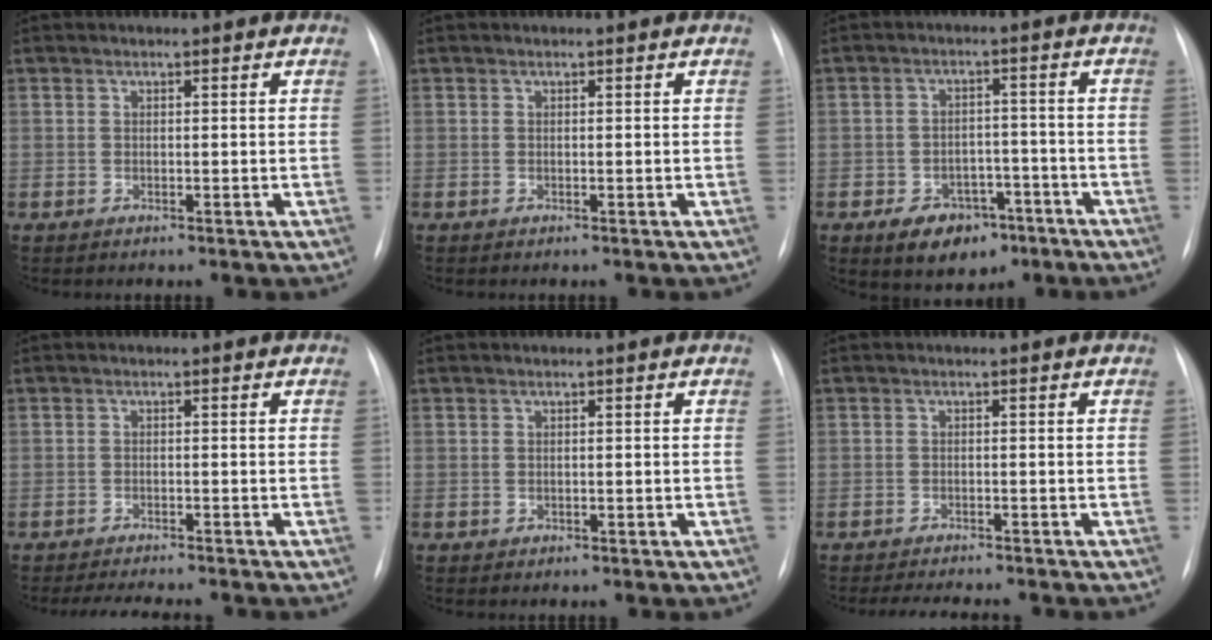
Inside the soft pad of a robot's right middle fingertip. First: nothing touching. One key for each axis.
{"total": 0.0}
{"total": 7.9, "fx": -4.6, "fy": 5.0, "fz": 4.0, "tx": -0.060, "ty": 0.012, "tz": -0.062}
{"total": 6.5, "fx": -5.9, "fy": 1.0, "fz": 2.7, "tx": -0.034, "ty": -0.007, "tz": -0.083}
{"total": 0.6, "fx": -0.1, "fy": 0.5, "fz": 0.3, "tx": -0.009, "ty": 0.001, "tz": 0.002}
{"total": 6.0, "fx": -5.4, "fy": 1.0, "fz": 2.4, "tx": -0.029, "ty": -0.006, "tz": -0.075}